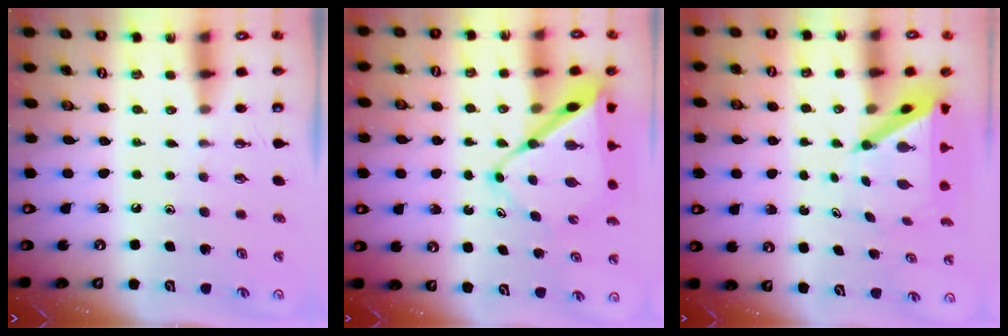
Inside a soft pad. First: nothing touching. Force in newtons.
{"total": 10.8, "press": 10.7, "slide": 1.2}
{"total": 6.5, "press": 6.5, "slide": 0.6}